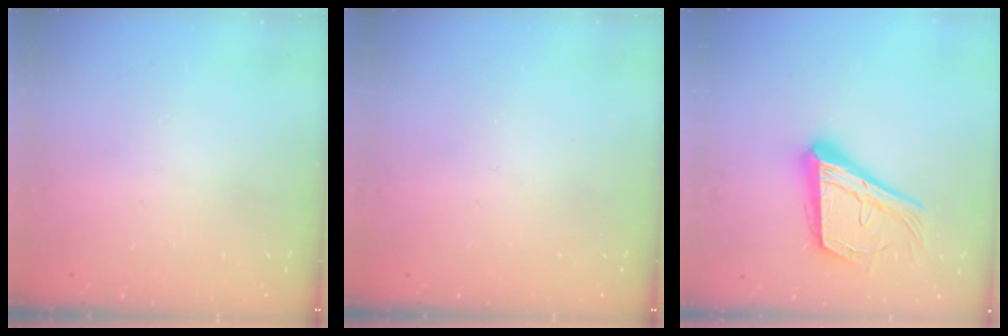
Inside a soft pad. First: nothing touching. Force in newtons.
{"total": 0.0}
{"total": 21.0, "press": 20.9, "slide": 2.7}